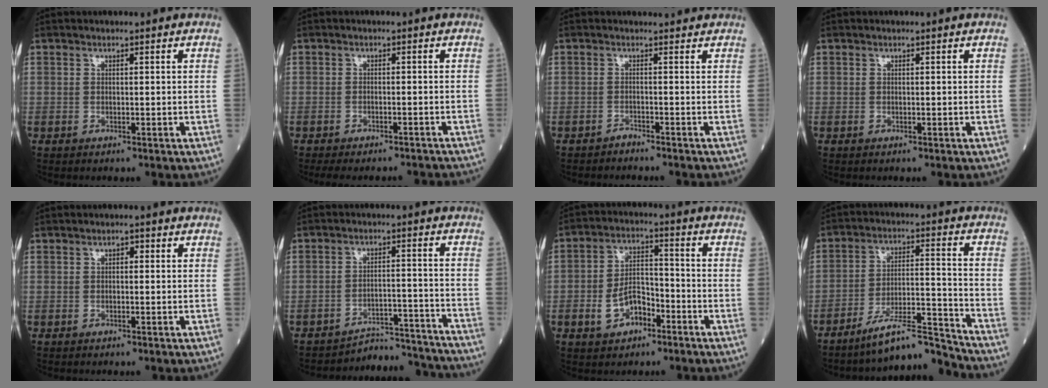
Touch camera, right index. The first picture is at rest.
{"total": 9.1, "force": [-8.6, 1.7, 2.5], "torque": [-0.032, -0.001, -0.103]}
{"total": 0.5, "force": [-0.3, 0.2, 0.4], "torque": [-0.010, 0.014, -0.005]}
{"total": 0.0}
{"total": 0.8, "force": [0.1, 0.5, 0.7], "torque": [-0.006, 0.004, -0.001]}
{"total": 10.7, "force": [-10.7, 0.8, -0.6], "torque": [0.021, 0.039, -0.142]}
{"total": 7.2, "force": [-3.3, 4.2, 4.9], "torque": [-0.098, 0.014, -0.057]}
{"total": 10.2, "force": [-9.6, -0.5, 3.5], "torque": [-0.051, 0.024, -0.163]}